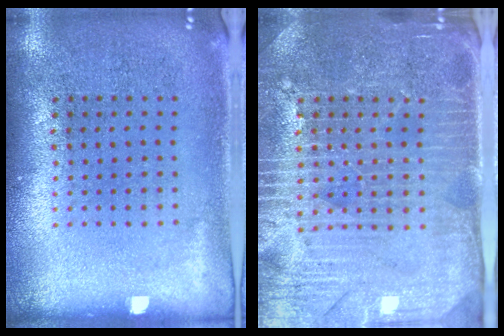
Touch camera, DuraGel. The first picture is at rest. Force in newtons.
{"total": 4.4, "press": 4.1, "slide": 1.6}